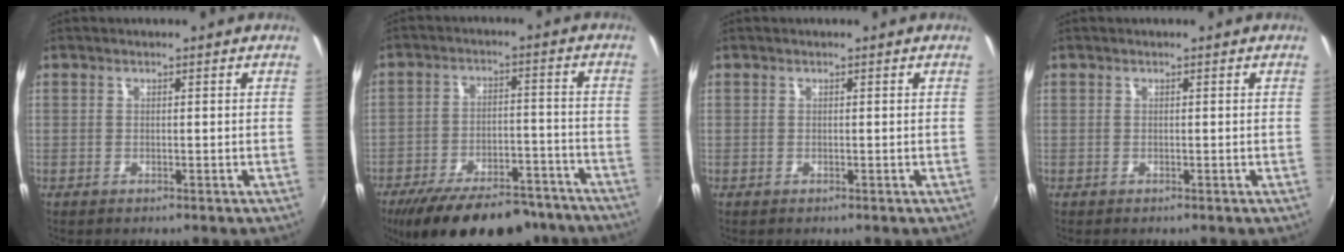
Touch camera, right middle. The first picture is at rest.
{"total": 22.1, "force": [-18.0, 7.8, 10.2], "torque": [-0.186, -0.005, -0.245]}
{"total": 0.0}
{"total": 0.0}